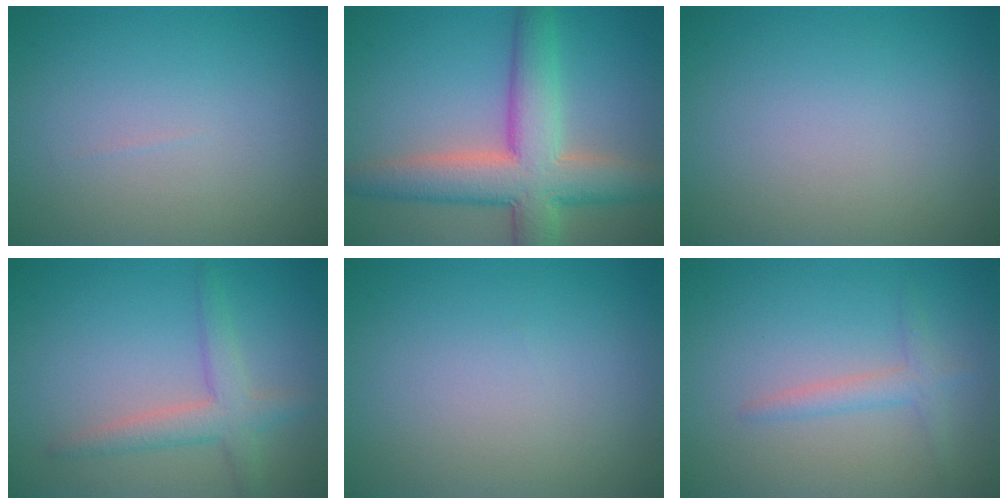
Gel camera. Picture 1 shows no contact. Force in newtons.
{"total": 8.6, "press": 8.6, "slide": 0.5}
{"total": 0.0}
{"total": 3.2, "press": 3.2, "slide": 0.1}
{"total": 0.0}
{"total": 1.8, "press": 1.8, "slide": 0.1}